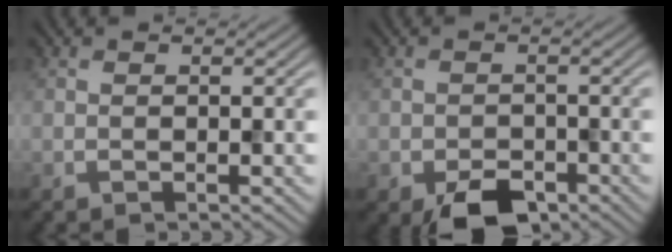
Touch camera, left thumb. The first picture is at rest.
{"total": 4.2, "force": [-2.9, 2.4, 2.0], "torque": [-0.029, -0.006, -0.050]}